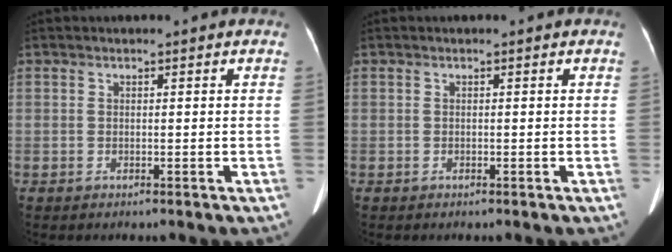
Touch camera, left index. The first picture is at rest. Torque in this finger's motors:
{"motor_torque": [0.04, 0.06, 0.00, 0.00]}